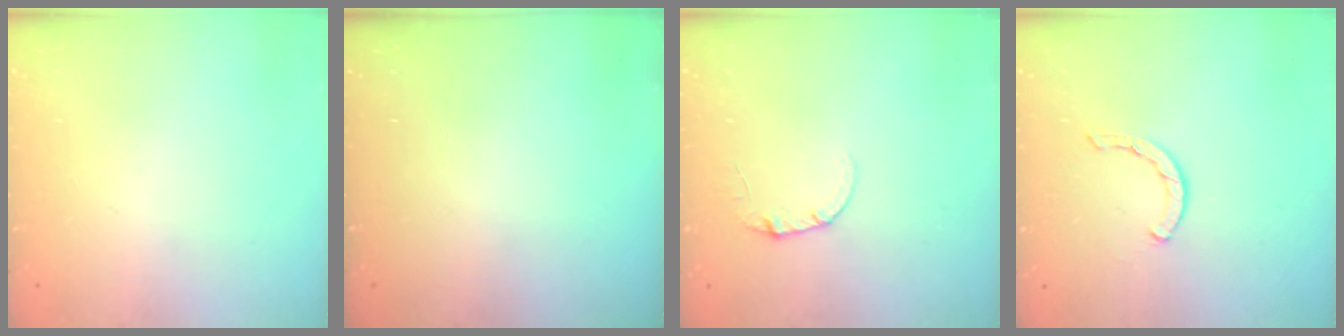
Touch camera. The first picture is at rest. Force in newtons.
{"total": 0.0}
{"total": 3.3, "press": 3.3, "slide": 0.4}
{"total": 2.0, "press": 2.0, "slide": 0.2}